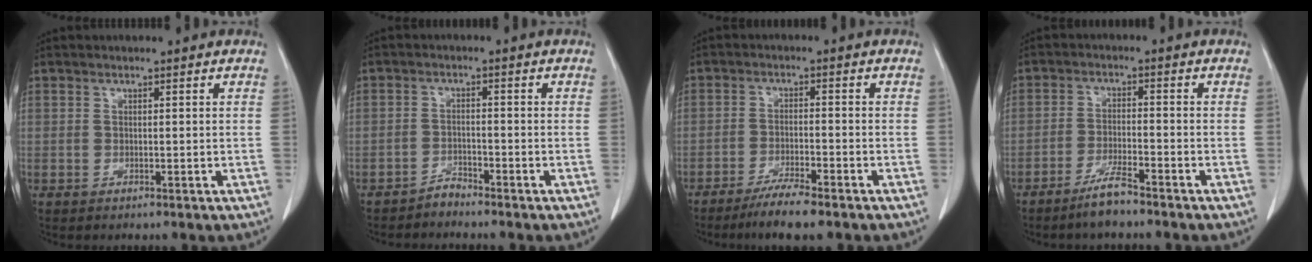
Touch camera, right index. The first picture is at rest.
{"total": 1.9, "force": [-1.9, 0.3, -0.1], "torque": [0.009, -0.002, -0.032]}
{"total": 6.0, "force": [-4.7, 0.2, 3.7], "torque": [-0.066, -0.015, -0.082]}
{"total": 4.6, "force": [-3.7, 0.1, 2.7], "torque": [-0.055, -0.009, -0.071]}